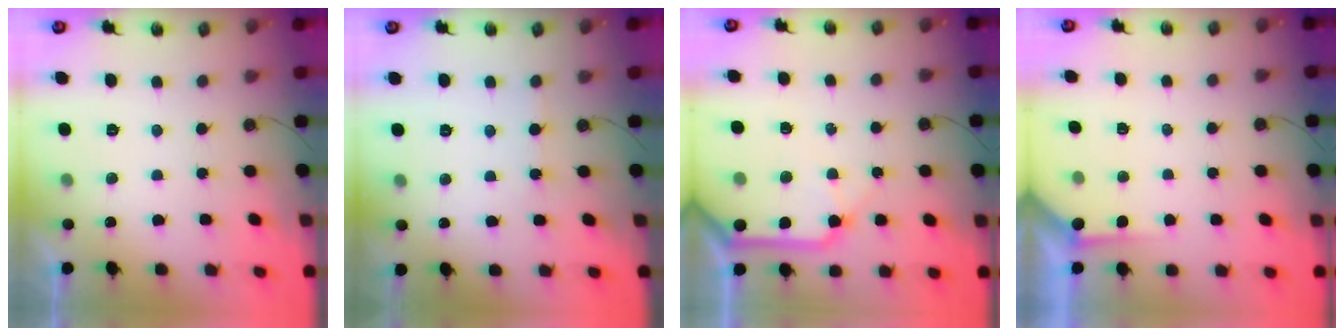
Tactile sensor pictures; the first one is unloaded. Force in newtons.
{"total": 2.4, "press": 2.4, "slide": 0.3}
{"total": 12.8, "press": 12.7, "slide": 1.8}
{"total": 2.5, "press": 2.5, "slide": 0.3}